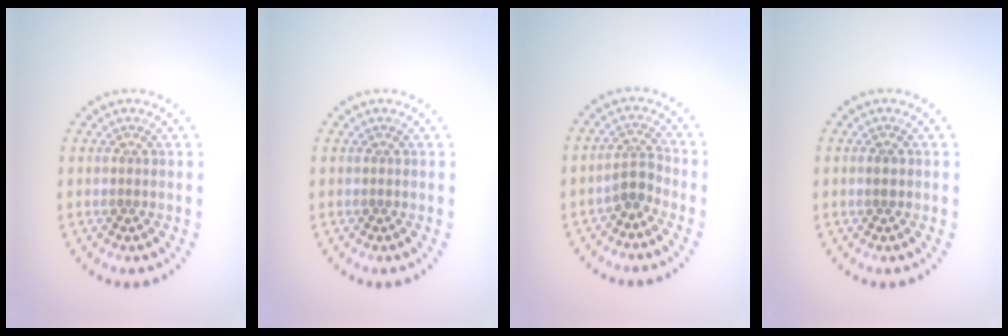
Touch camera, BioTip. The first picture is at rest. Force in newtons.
{"total": 0.0}
{"total": 2.0, "press": 1.5, "slide": 1.3}
{"total": 1.2, "press": 1.2, "slide": 0.2}